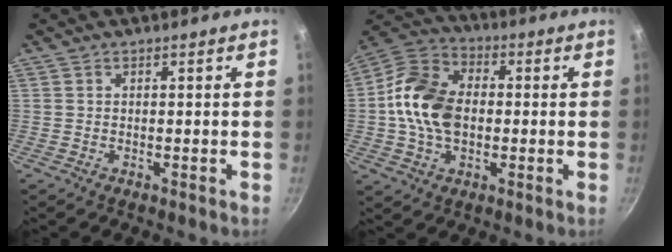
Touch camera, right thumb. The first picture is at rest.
{"total": 14.7, "force": [-0.4, 10.4, 10.5], "torque": [-0.174, 0.023, -0.024]}